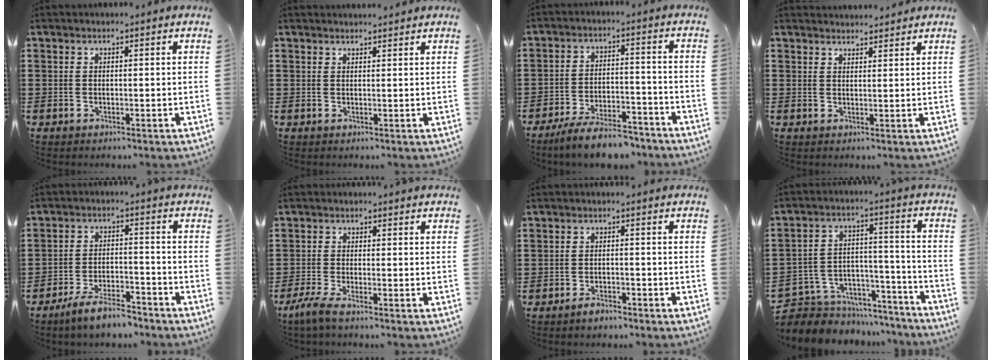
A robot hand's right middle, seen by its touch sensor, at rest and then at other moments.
{"total": 1.3, "force": [1.3, -0.2, 0.1], "torque": [-0.004, -0.002, 0.024]}
{"total": 7.6, "force": [-6.8, 1.4, 3.0], "torque": [-0.052, 0.012, -0.129]}
{"total": 2.2, "force": [2.2, 0.1, -0.4], "torque": [0.008, -0.005, 0.042]}
{"total": 6.5, "force": [-5.7, 1.0, 2.9], "torque": [-0.057, 0.003, -0.109]}
{"total": 3.0, "force": [-2.2, 0.0, 2.1], "torque": [-0.057, -0.010, -0.047]}
{"total": 2.0, "force": [-1.9, 0.6, 0.6], "torque": [-0.013, 0.002, -0.037]}
{"total": 6.0, "force": [-5.0, 3.4, 0.2], "torque": [-0.015, 0.010, -0.097]}